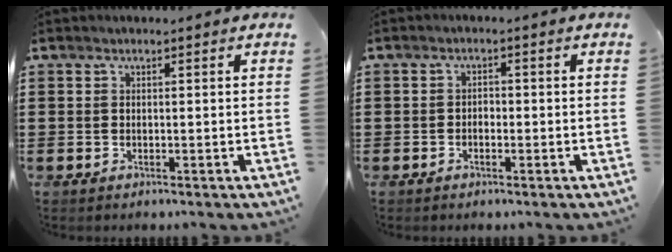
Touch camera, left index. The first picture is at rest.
{"total": 1.2, "force": [-0.7, 0.6, 0.7], "torque": [-0.016, 0.000, -0.015]}